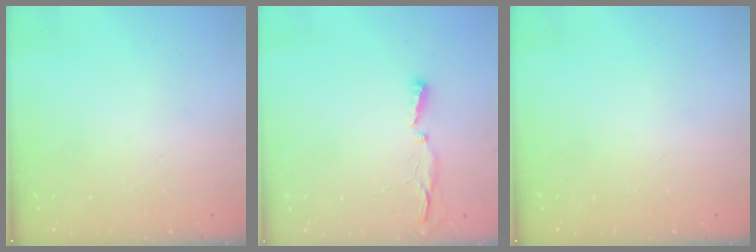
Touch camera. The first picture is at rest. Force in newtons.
{"total": 3.5, "press": 3.4, "slide": 0.8}
{"total": 0.0}